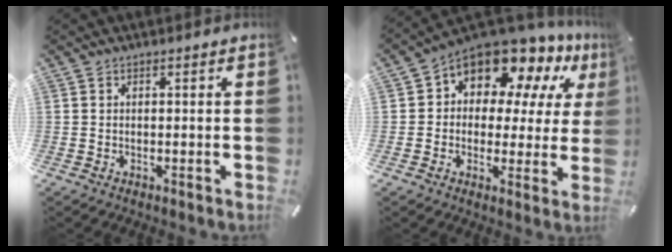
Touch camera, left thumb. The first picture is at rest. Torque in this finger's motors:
{"motor_torque": [0.47, 1.30, 1.94, -0.84, 0.23]}